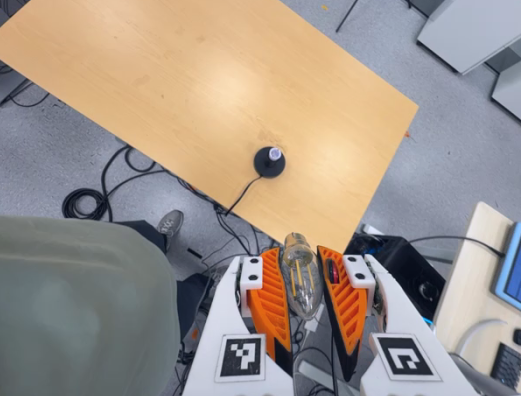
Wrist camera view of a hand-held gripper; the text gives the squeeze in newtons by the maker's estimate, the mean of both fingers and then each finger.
{"total": 20.2, "left": 22.4, "right": 18.1}